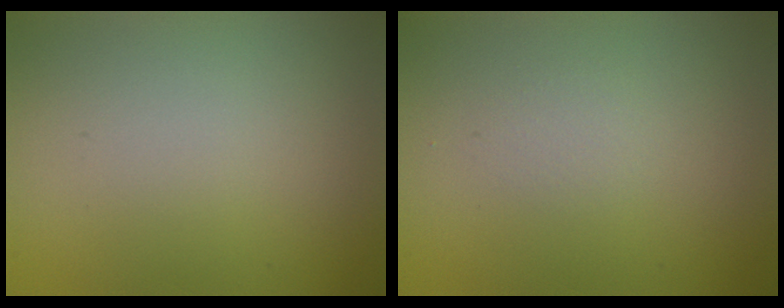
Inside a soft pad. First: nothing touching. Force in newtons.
{"total": 0.6, "press": 0.6, "slide": 0.1}